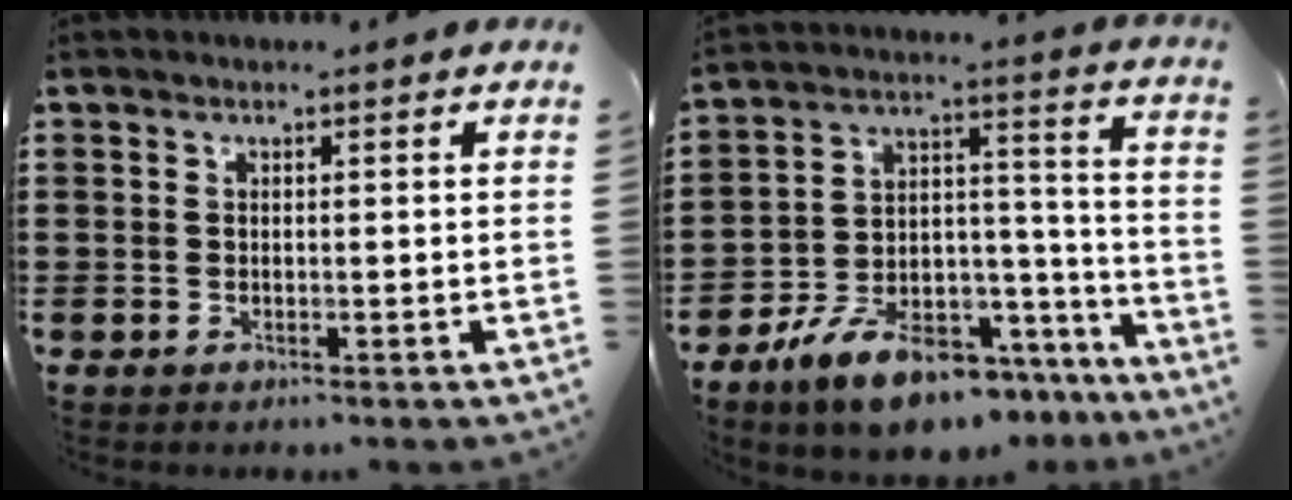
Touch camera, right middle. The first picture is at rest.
{"total": 11.3, "force": [-9.2, 4.3, 5.1], "torque": [-0.101, 0.035, -0.173]}